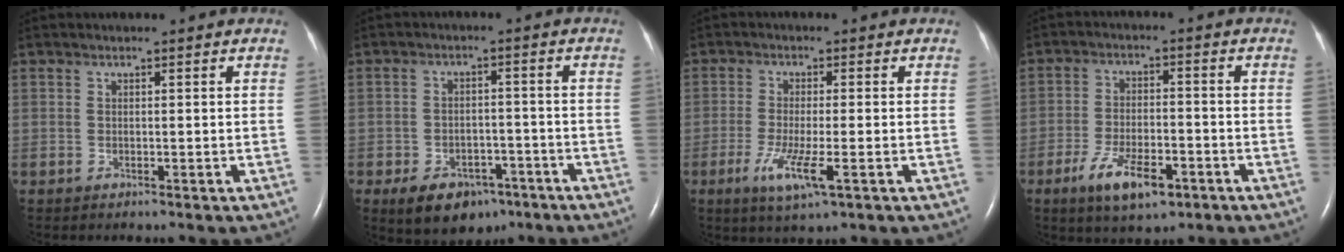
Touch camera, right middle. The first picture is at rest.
{"total": 8.6, "force": [-5.4, 5.3, 4.2], "torque": [-0.065, 0.008, -0.073]}
{"total": 6.2, "force": [-2.6, 0.5, 5.6], "torque": [-0.115, -0.016, -0.044]}
{"total": 8.3, "force": [-4.6, 3.0, 6.2], "torque": [-0.120, -0.008, -0.075]}